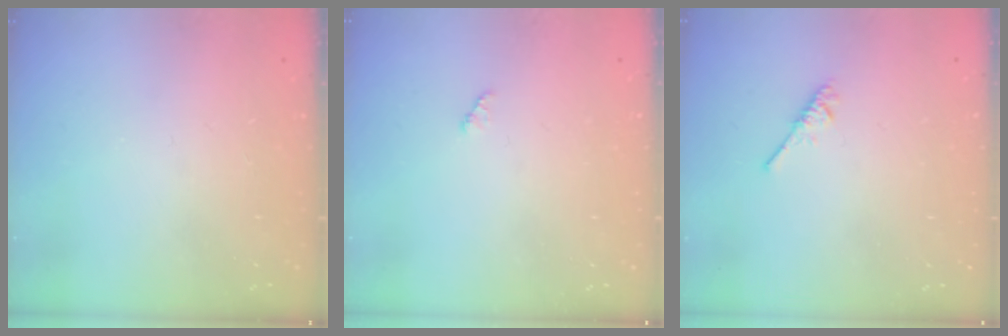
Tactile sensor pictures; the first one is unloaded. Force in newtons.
{"total": 1.3, "press": 1.3, "slide": 0.2}
{"total": 1.9, "press": 1.9, "slide": 0.4}